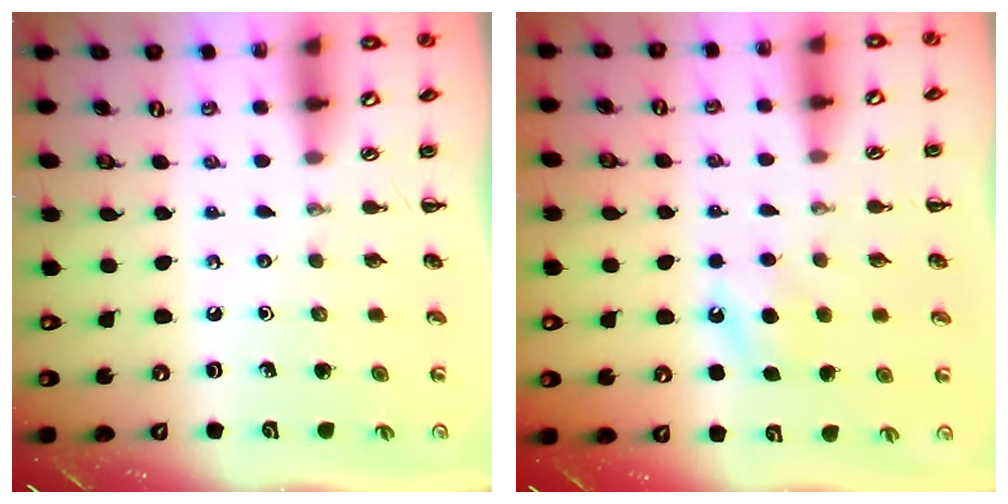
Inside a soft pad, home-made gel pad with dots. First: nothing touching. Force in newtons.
{"total": 6.2, "press": 6.0, "slide": 1.4}